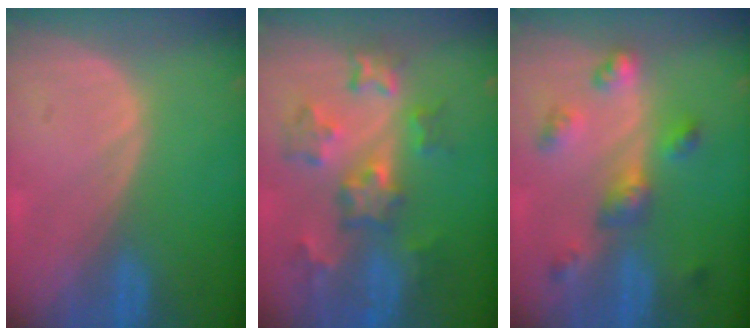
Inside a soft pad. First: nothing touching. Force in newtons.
{"total": 8.6, "press": 7.7, "slide": 3.8}
{"total": 6.1, "press": 5.9, "slide": 1.7}